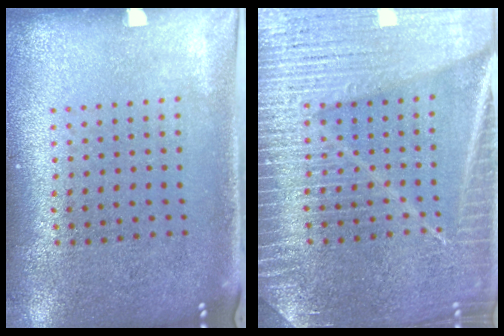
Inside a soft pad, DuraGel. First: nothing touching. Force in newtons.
{"total": 6.7, "press": 6.6, "slide": 0.8}